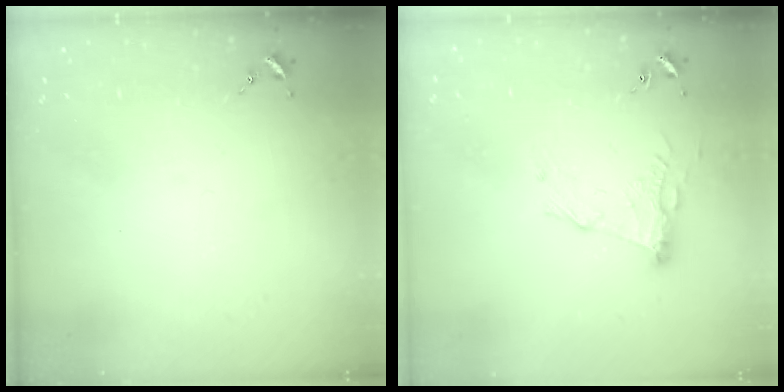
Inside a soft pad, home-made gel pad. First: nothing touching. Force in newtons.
{"total": 11.0, "press": 11.0, "slide": 0.6}